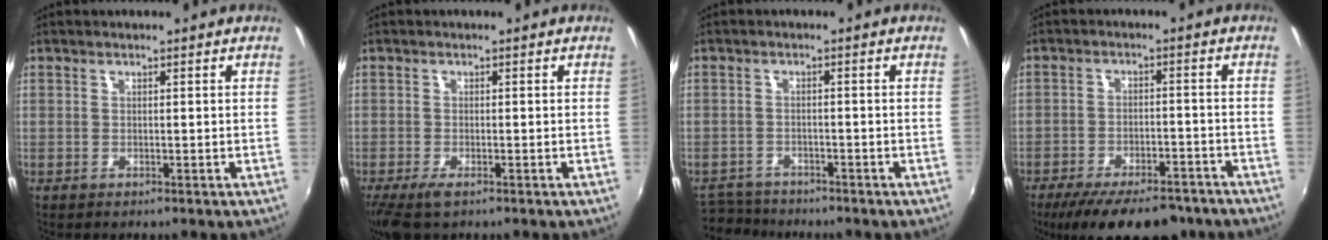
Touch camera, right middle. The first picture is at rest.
{"total": 4.9, "force": [-3.4, 1.3, 3.3], "torque": [-0.075, -0.022, -0.059]}
{"total": 5.7, "force": [-5.4, 1.8, 0.7], "torque": [-0.032, -0.003, -0.093]}
{"total": 16.7, "force": [-12.9, 6.0, 8.7], "torque": [-0.172, -0.022, -0.181]}